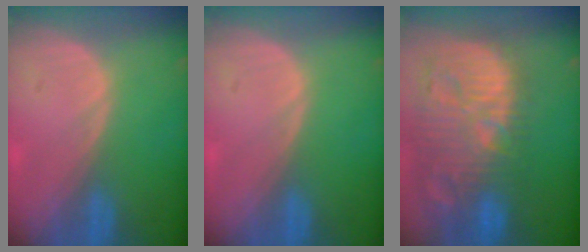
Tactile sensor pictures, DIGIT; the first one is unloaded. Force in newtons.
{"total": 0.0}
{"total": 14.7, "press": 12.8, "slide": 7.2}